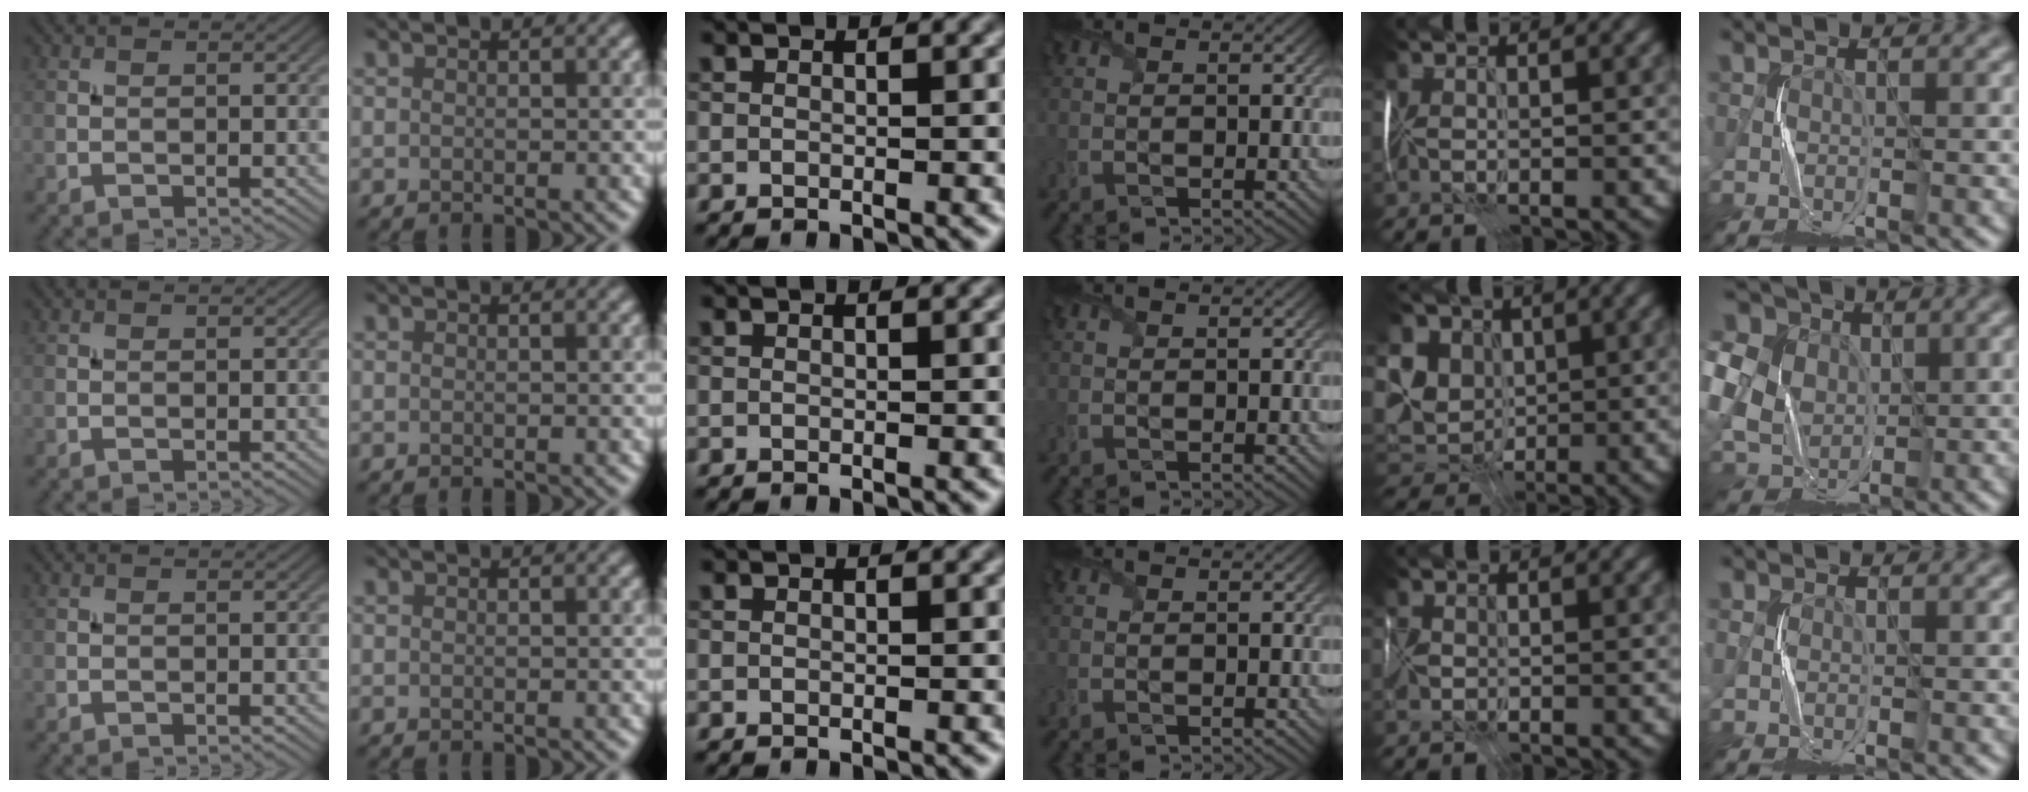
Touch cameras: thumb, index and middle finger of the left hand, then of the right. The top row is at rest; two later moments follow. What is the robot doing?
{"motion": "fold", "object": "shipping label"}